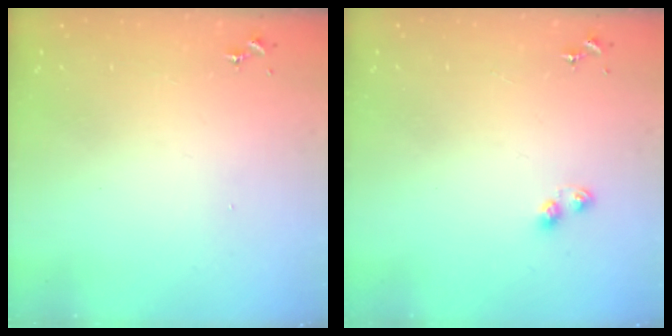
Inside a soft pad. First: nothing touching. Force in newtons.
{"total": 4.9, "press": 4.8, "slide": 0.7}